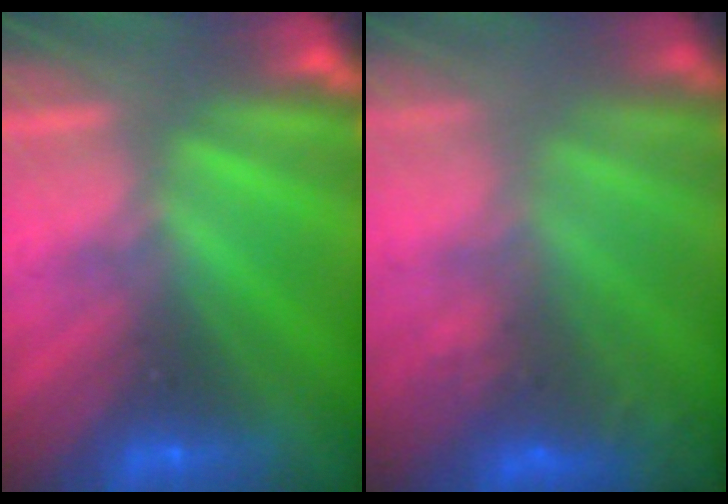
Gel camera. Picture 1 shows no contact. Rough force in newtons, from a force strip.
{"total": 8.2}